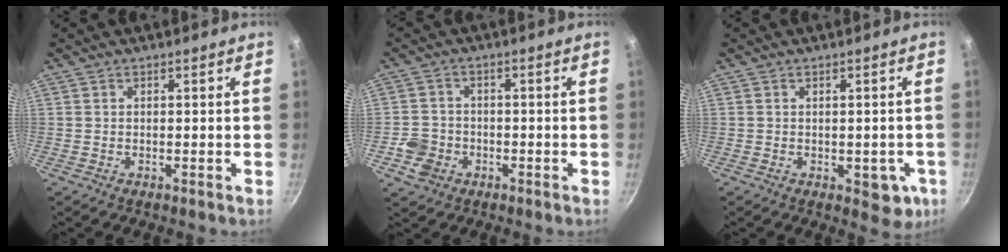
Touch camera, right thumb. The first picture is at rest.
{"total": 5.6, "force": [-2.2, 4.8, 1.8], "torque": [-0.024, 0.024, -0.040]}
{"total": 5.9, "force": [-1.7, 3.5, 4.5], "torque": [-0.029, 0.006, -0.016]}